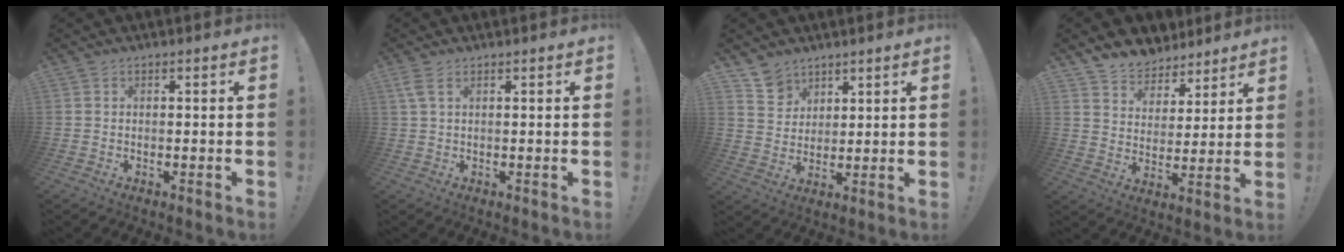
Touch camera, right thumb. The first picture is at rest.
{"total": 3.2, "force": [1.4, 1.3, 2.6], "torque": [-0.056, 0.004, 0.028]}
{"total": 7.5, "force": [5.5, 4.9, 1.2], "torque": [-0.017, -0.042, 0.109]}
{"total": 7.6, "force": [6.2, 4.4, 0.5], "torque": [-0.020, -0.058, 0.122]}